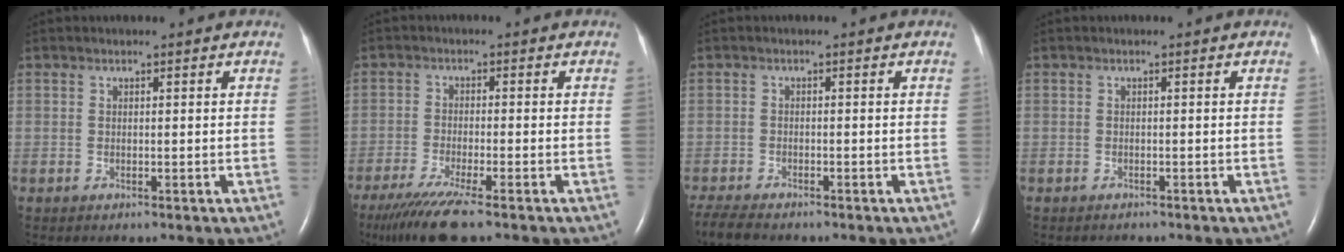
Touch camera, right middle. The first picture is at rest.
{"total": 9.4, "force": [-7.0, 0.4, 6.3], "torque": [-0.113, -0.027, -0.119]}
{"total": 4.5, "force": [-4.0, 1.0, 1.9], "torque": [-0.040, -0.015, -0.068]}
{"total": 1.0, "force": [-0.9, 0.4, 0.1], "torque": [-0.010, -0.001, -0.013]}